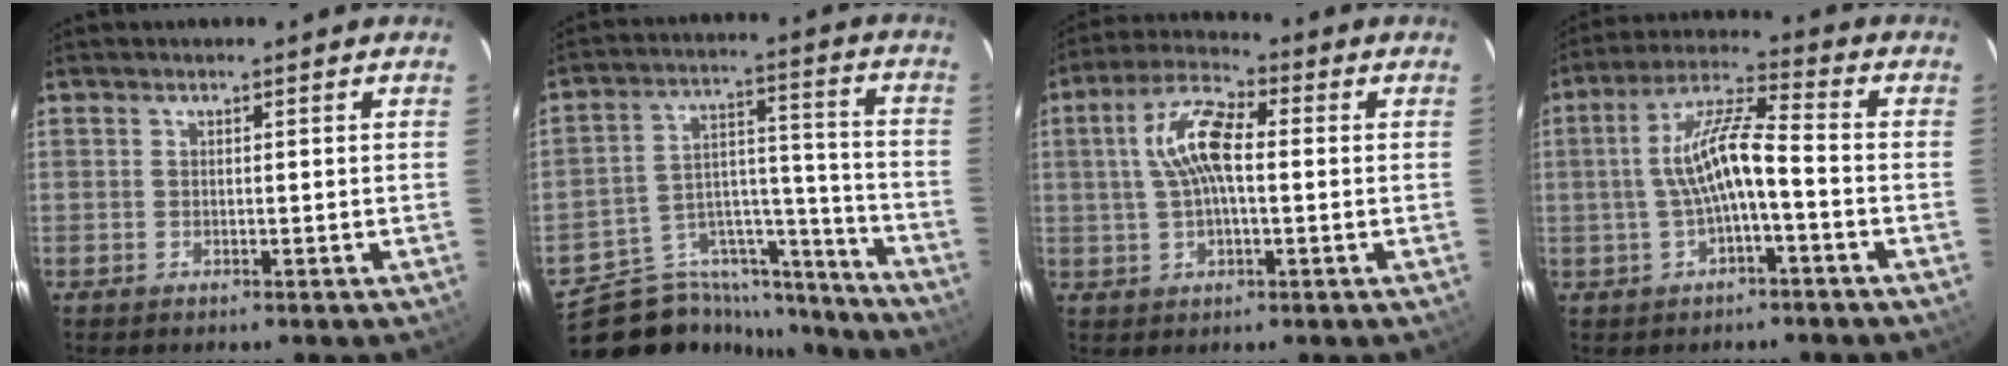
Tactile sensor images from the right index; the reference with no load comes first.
{"total": 20.8, "force": [-18.3, 9.0, 4.1], "torque": [-0.080, 0.071, -0.266]}
{"total": 9.7, "force": [0.9, 4.0, 8.8], "torque": [-0.178, 0.024, 0.015]}
{"total": 9.4, "force": [-1.9, 1.8, 9.0], "torque": [-0.183, 0.019, -0.033]}